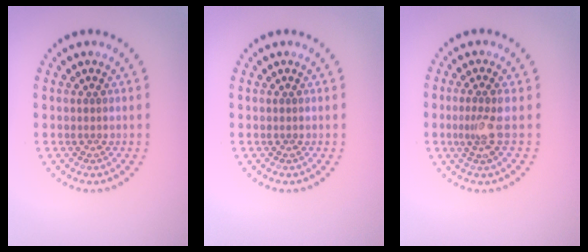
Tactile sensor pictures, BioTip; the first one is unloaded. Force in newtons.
{"total": 0.0}
{"total": 2.1, "press": 1.6, "slide": 1.3}